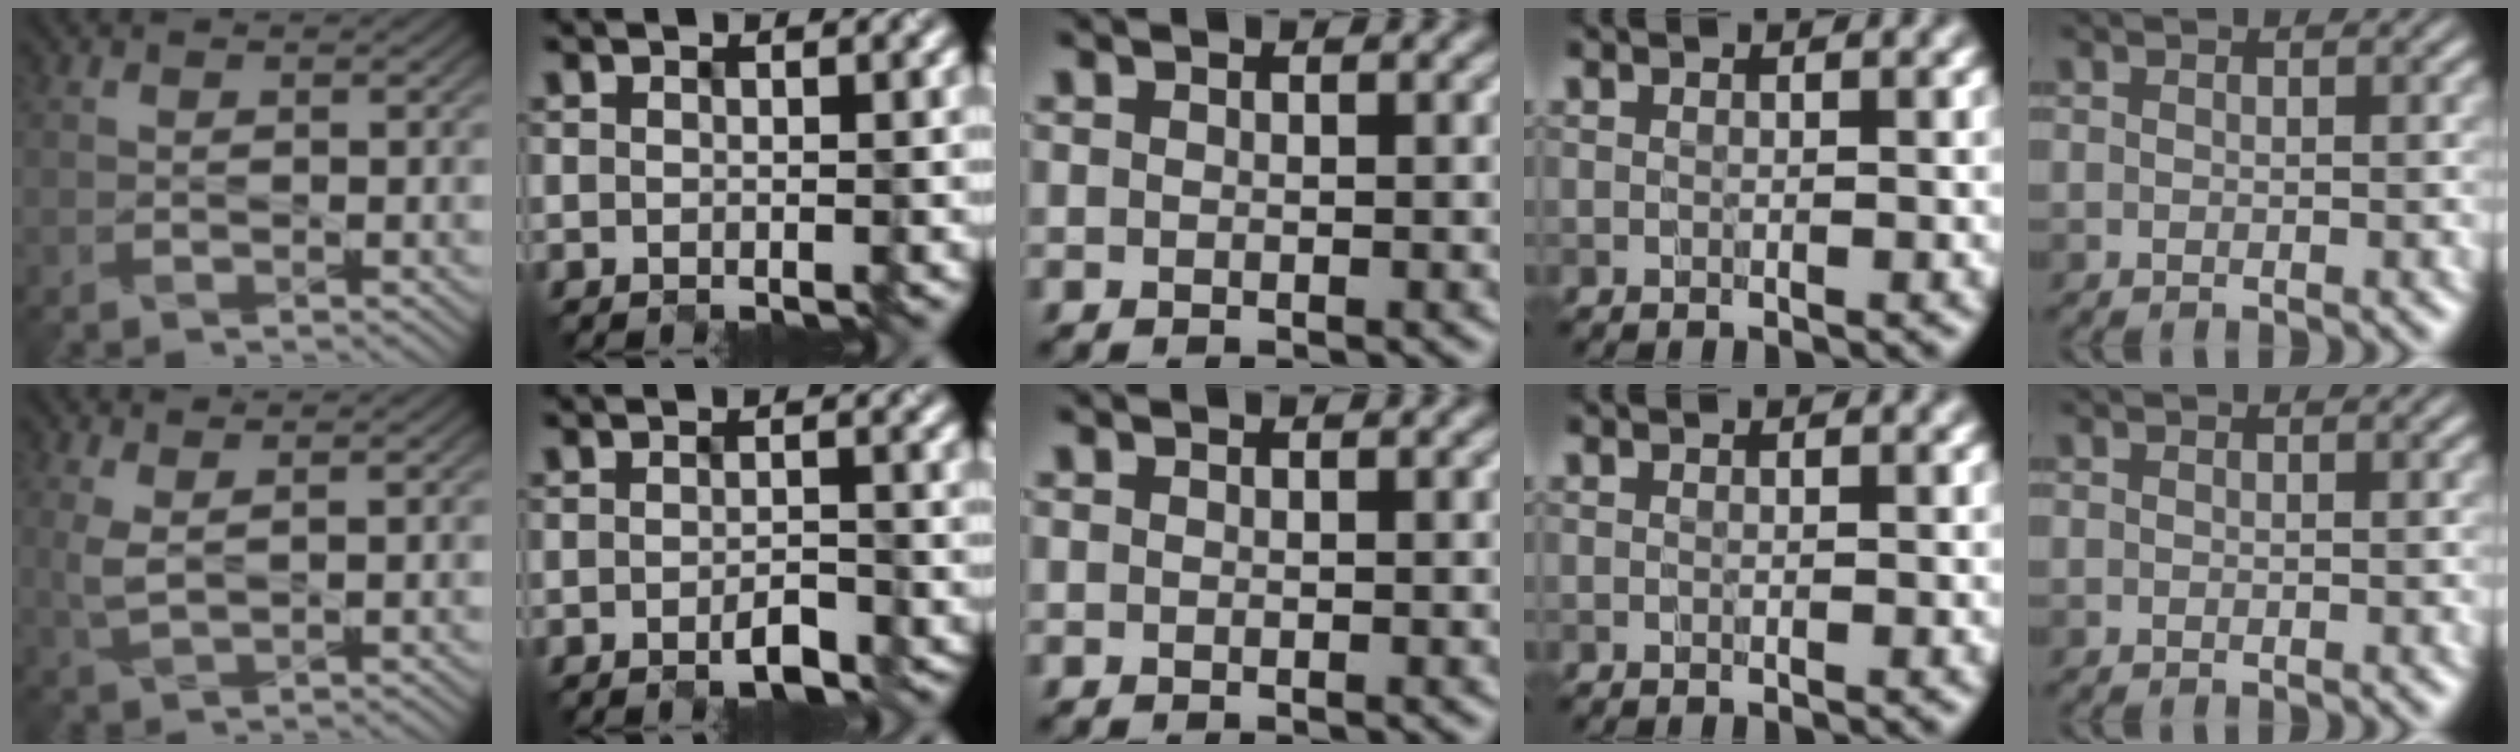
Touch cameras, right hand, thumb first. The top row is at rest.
{"thumb": {"total": 2.8, "force": [1.4, 0.8, 2.3], "torque": [-0.068, 0.003, 0.030]}, "index": {"total": 2.0, "force": [-1.3, 0.7, 1.4], "torque": [-0.027, -0.007, -0.014]}}